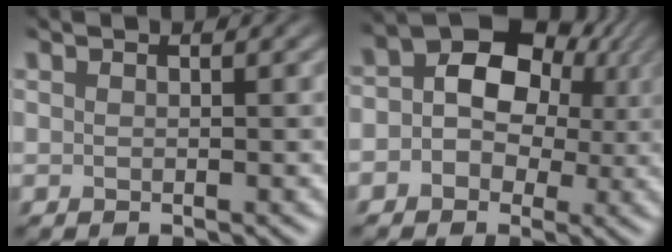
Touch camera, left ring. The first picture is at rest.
{"total": 7.8, "force": [0.1, 6.4, 4.4], "torque": [-0.068, 0.011, -0.009]}